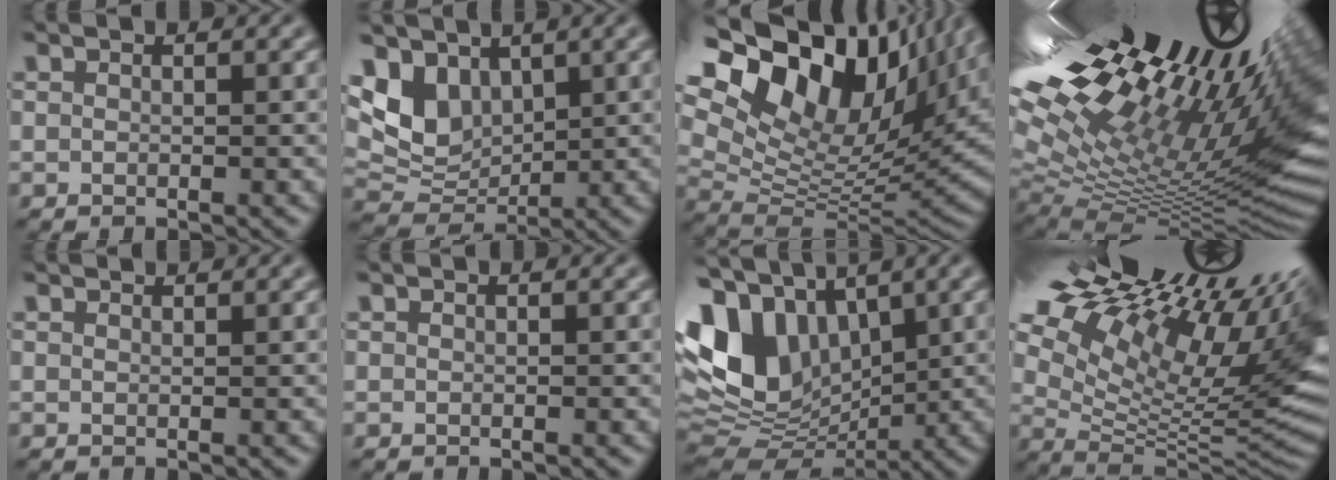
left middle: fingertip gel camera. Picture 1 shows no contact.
{"total": 5.4, "force": [2.5, 3.7, 3.0], "torque": [-0.064, -0.008, 0.051]}
{"total": 20.1, "force": [10.5, 10.6, 13.5], "torque": [-0.233, 0.057, 0.168]}
{"total": 19.6, "force": [8.8, 5.8, 16.5], "torque": [-0.219, 0.013, 0.166]}
{"total": 1.1, "force": [1.0, 0.1, 0.2], "torque": [-0.006, -0.004, 0.013]}
{"total": 0.0}
{"total": 13.6, "force": [3.6, 8.9, 9.7], "torque": [-0.225, 0.010, 0.065]}
{"total": 19.0, "force": [11.1, 7.2, 13.6], "torque": [-0.233, 0.038, 0.212]}